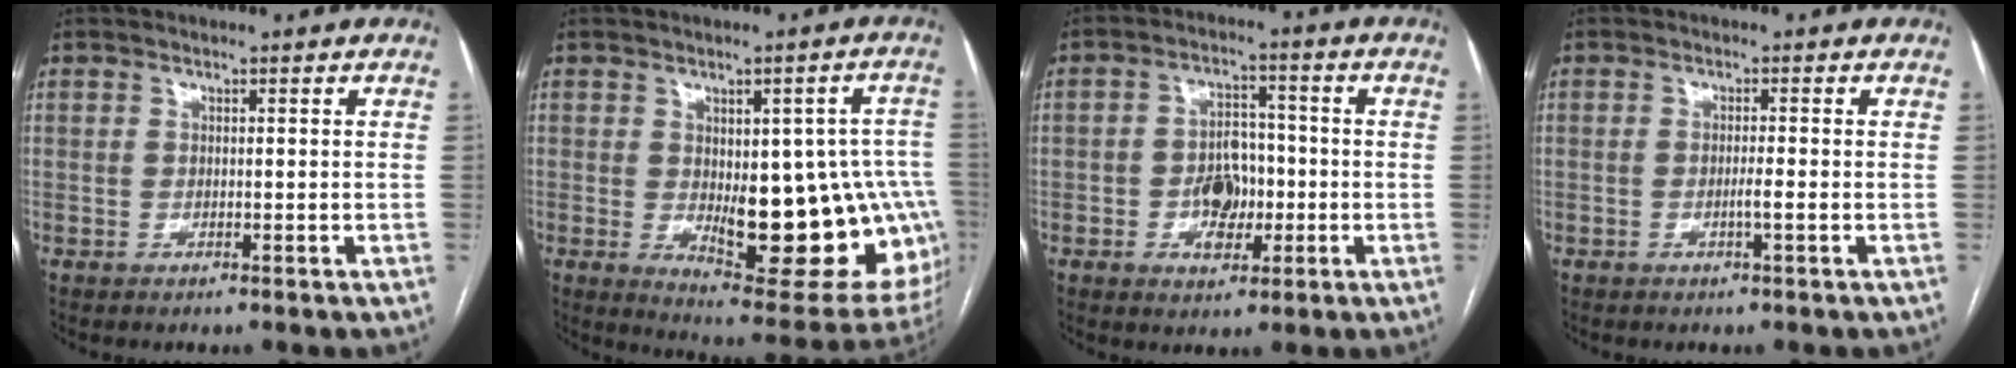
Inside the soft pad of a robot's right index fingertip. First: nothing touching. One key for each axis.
{"total": 21.0, "fx": -2.6, "fy": 8.1, "fz": 19.2, "tx": -0.168, "ty": 0.016, "tz": -0.003}
{"total": 6.6, "fx": -1.5, "fy": 4.3, "fz": 4.7, "tx": -0.080, "ty": 0.015, "tz": -0.021}
{"total": 1.6, "fx": -0.5, "fy": -0.2, "fz": 1.5, "tx": -0.026, "ty": -0.001, "tz": -0.010}